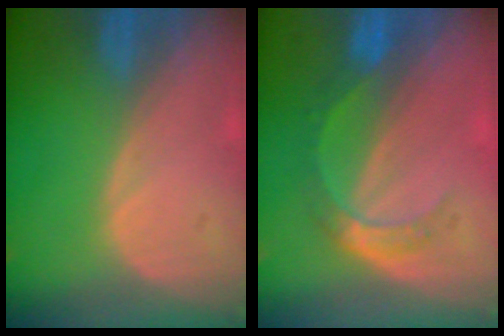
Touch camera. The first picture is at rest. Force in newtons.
{"total": 5.4, "press": 4.9, "slide": 2.2}